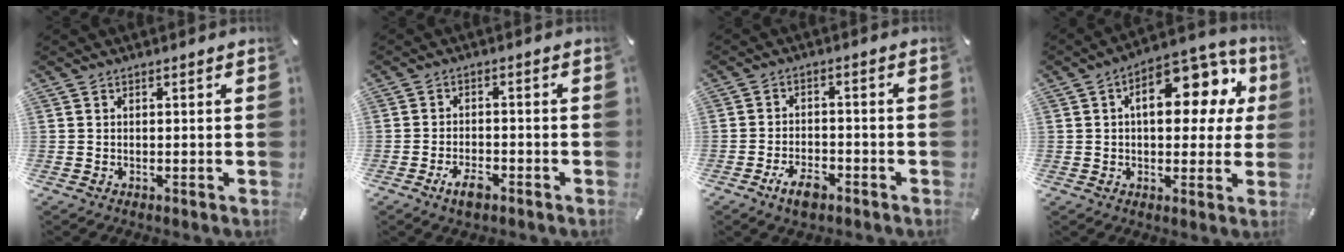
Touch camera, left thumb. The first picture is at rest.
{"total": 4.7, "force": [-2.9, 2.1, 3.1], "torque": [-0.068, 0.010, -0.056]}
{"total": 5.8, "force": [-3.7, 2.7, 3.5], "torque": [-0.072, 0.016, -0.069]}
{"total": 16.2, "force": [5.0, 8.9, 12.5], "torque": [-0.164, -0.028, 0.084]}